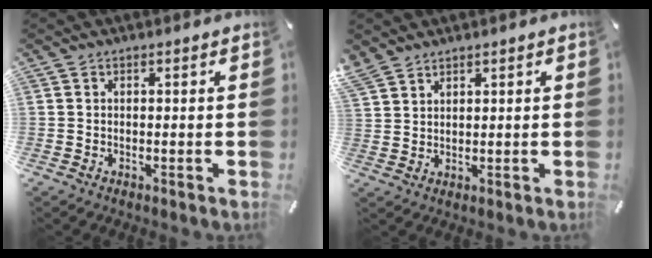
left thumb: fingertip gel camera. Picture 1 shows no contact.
{"total": 3.6, "force": [3.1, 1.7, 0.9], "torque": [-0.023, -0.007, 0.063]}